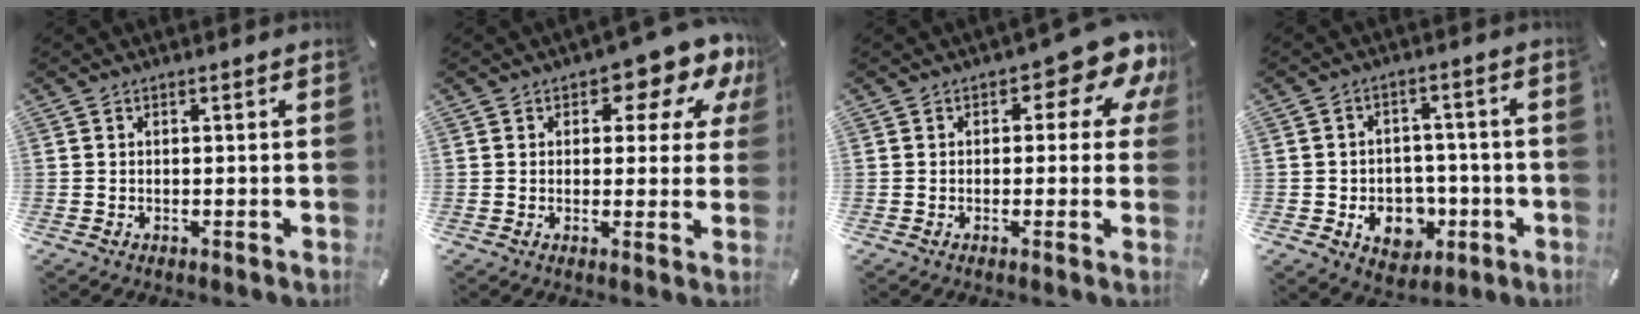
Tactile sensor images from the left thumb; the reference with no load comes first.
{"total": 9.8, "force": [5.4, 5.0, 6.4], "torque": [-0.069, -0.039, 0.085]}
{"total": 9.0, "force": [4.0, 4.2, 6.9], "torque": [-0.082, -0.024, 0.061]}
{"total": 9.8, "force": [-2.9, 8.0, 4.9], "torque": [-0.076, 0.017, -0.045]}